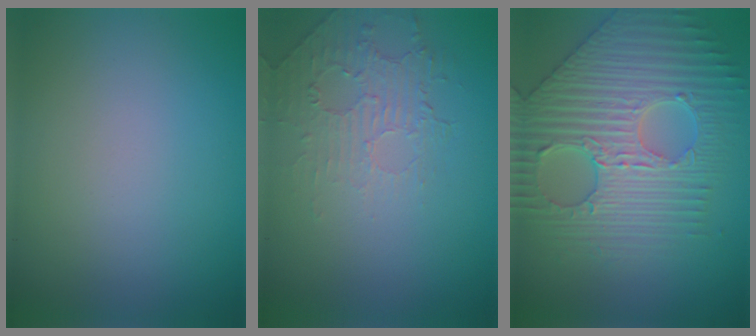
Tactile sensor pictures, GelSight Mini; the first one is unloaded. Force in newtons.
{"total": 2.0, "press": 0.9, "slide": 1.8}
{"total": 6.9, "press": 5.8, "slide": 3.6}